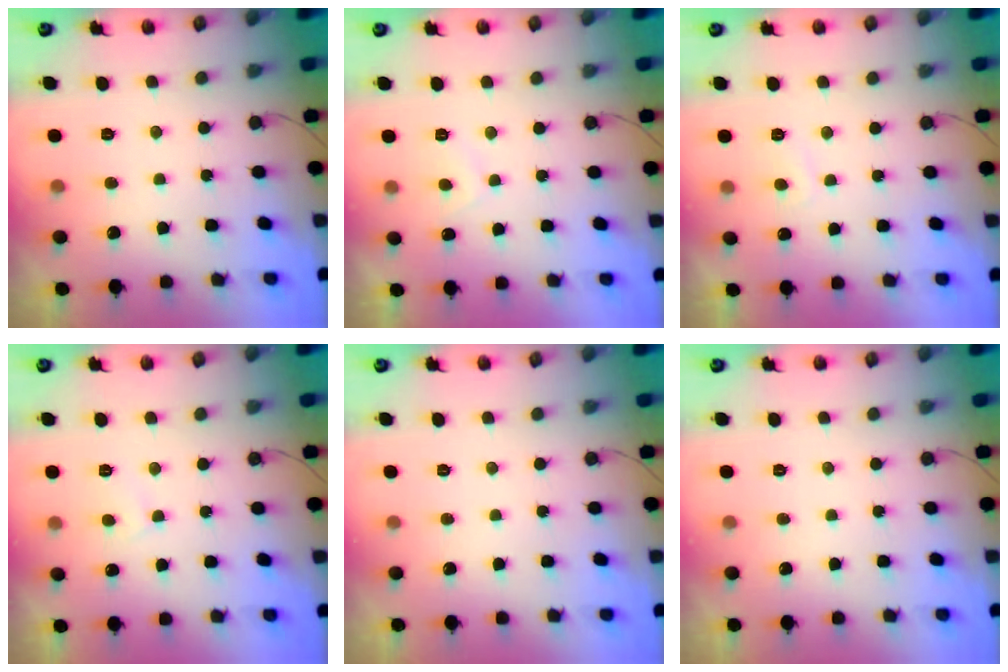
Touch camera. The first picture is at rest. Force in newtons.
{"total": 2.6, "press": 2.5, "slide": 0.6}
{"total": 1.6, "press": 1.5, "slide": 0.6}
{"total": 3.6, "press": 3.6, "slide": 0.3}
{"total": 0.0}
{"total": 0.0}